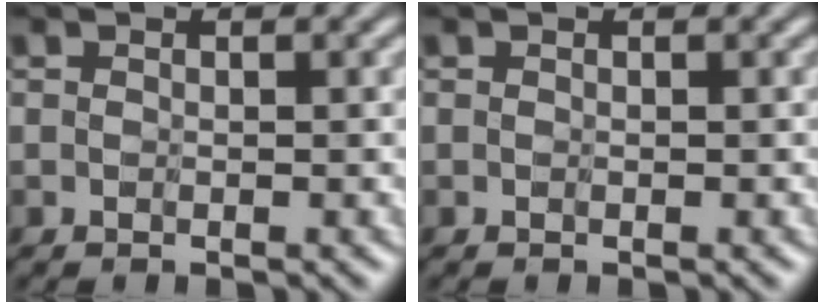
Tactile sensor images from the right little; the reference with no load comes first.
{"total": 0.0}